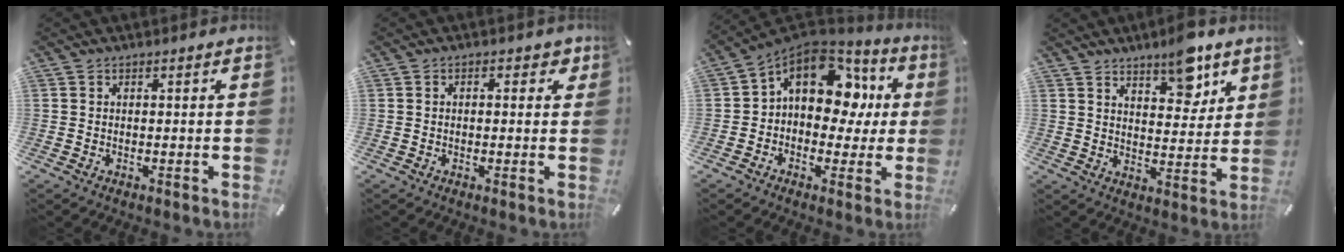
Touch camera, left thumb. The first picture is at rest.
{"total": 2.1, "force": [0.2, 1.3, 1.6], "torque": [-0.016, 0.004, -0.002]}
{"total": 14.5, "force": [4.2, 10.2, 9.4], "torque": [-0.136, -0.018, 0.074]}
{"total": 10.3, "force": [7.7, 4.5, 5.0], "torque": [-0.051, -0.050, 0.131]}